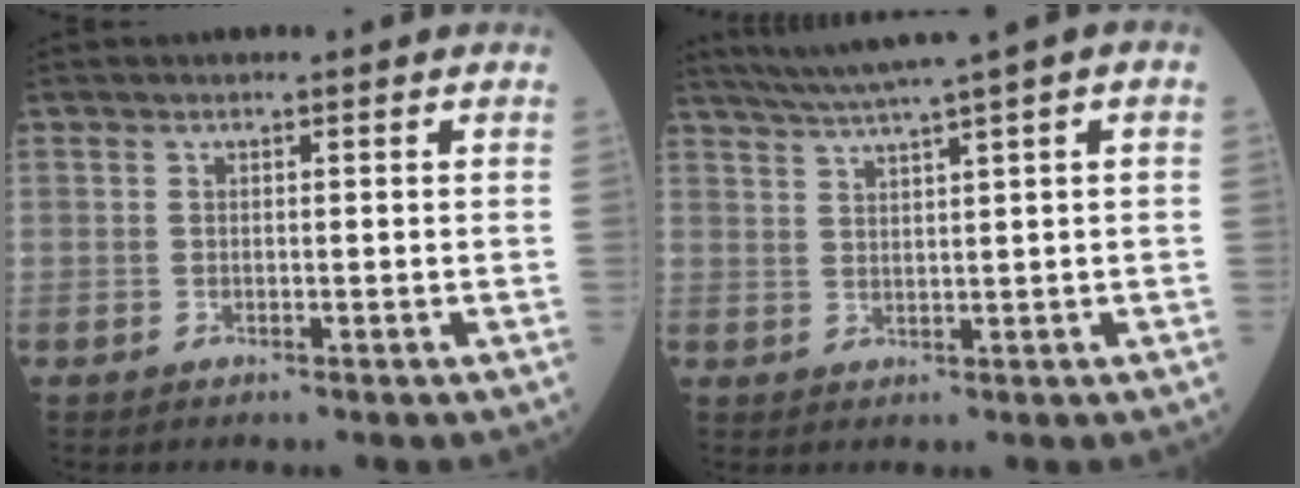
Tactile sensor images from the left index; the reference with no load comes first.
{"total": 6.9, "force": [4.9, -1.4, 4.7], "torque": [-0.081, 0.021, 0.086]}